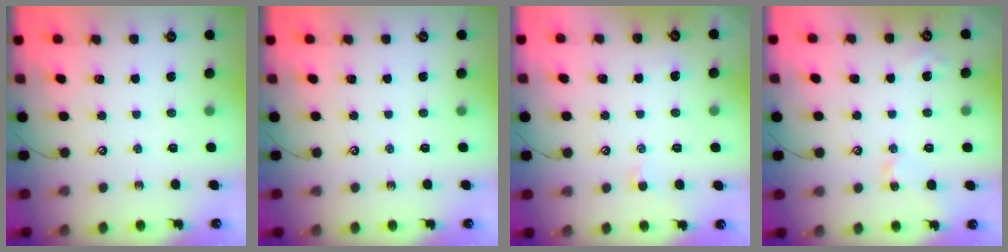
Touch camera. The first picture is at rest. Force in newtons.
{"total": 0.0}
{"total": 0.6, "press": 0.3, "slide": 0.5}
{"total": 4.0, "press": 4.0, "slide": 0.6}